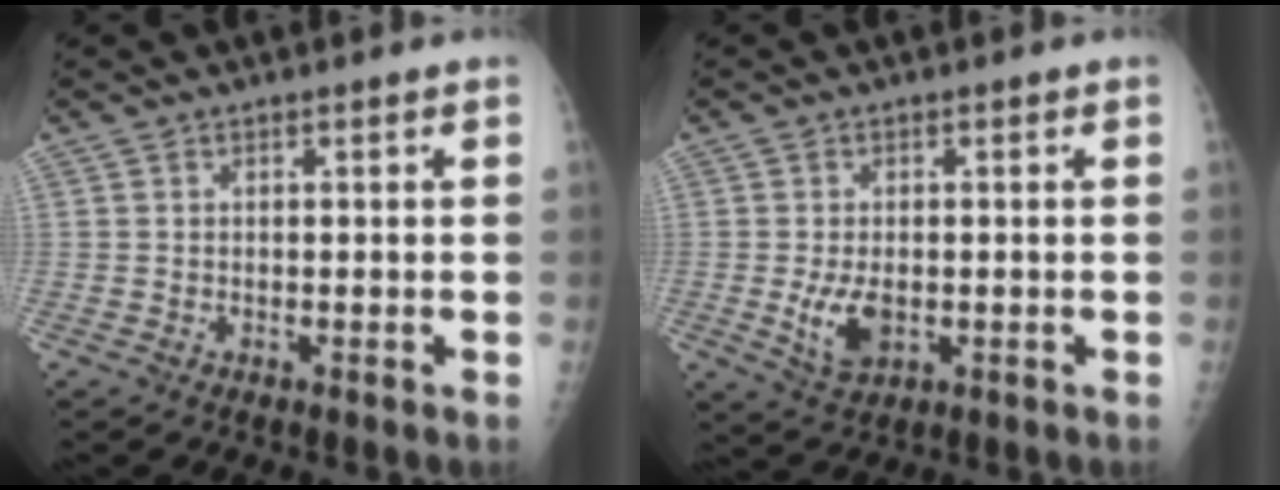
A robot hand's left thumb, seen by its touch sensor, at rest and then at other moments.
{"total": 5.5, "force": [-1.0, 3.4, 4.3], "torque": [-0.076, -0.010, -0.010]}